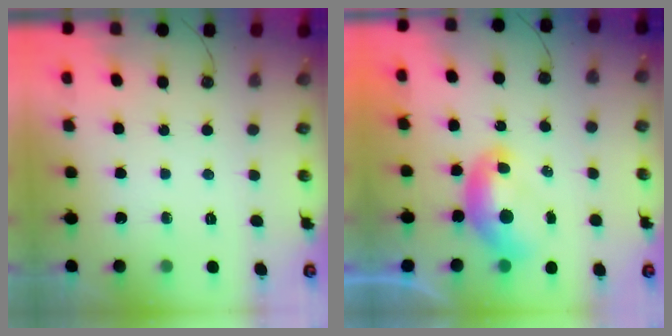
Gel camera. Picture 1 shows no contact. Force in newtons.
{"total": 1.2, "press": 1.1, "slide": 0.6}